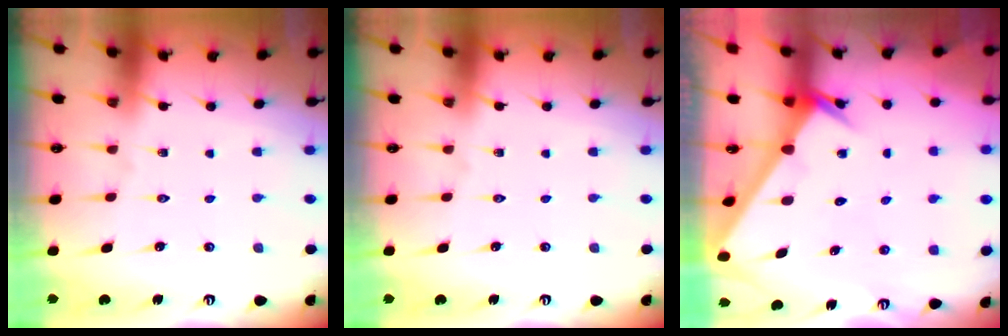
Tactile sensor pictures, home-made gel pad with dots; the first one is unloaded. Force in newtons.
{"total": 0.0}
{"total": 2.7, "press": 2.7, "slide": 0.3}